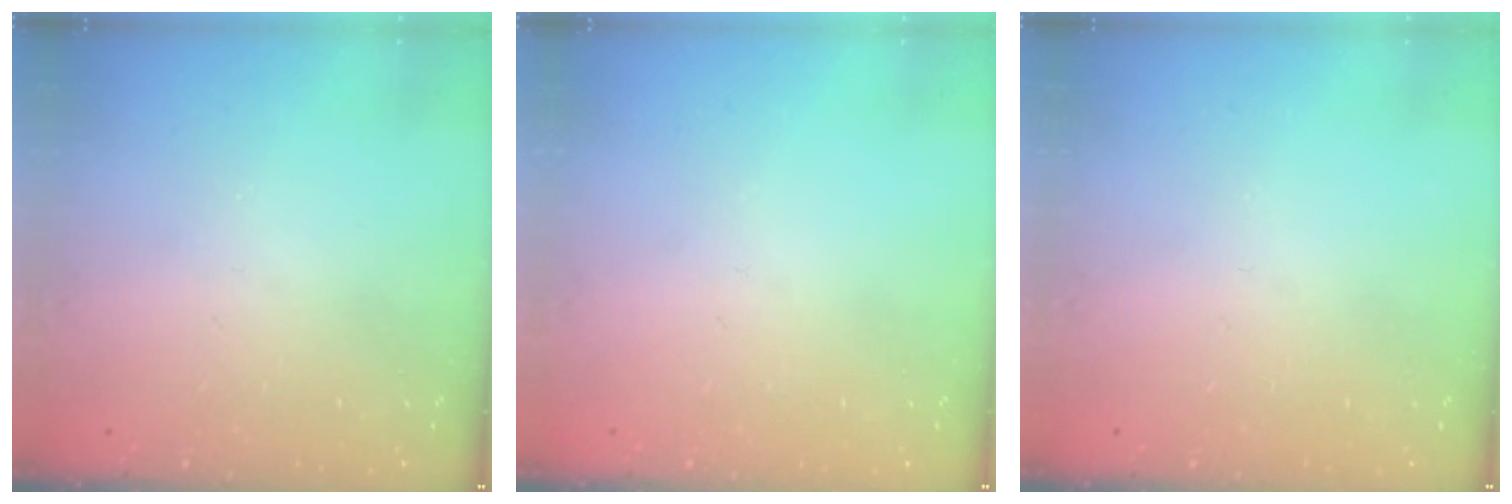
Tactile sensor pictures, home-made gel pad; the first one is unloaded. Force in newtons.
{"total": 0.0}
{"total": 0.0}